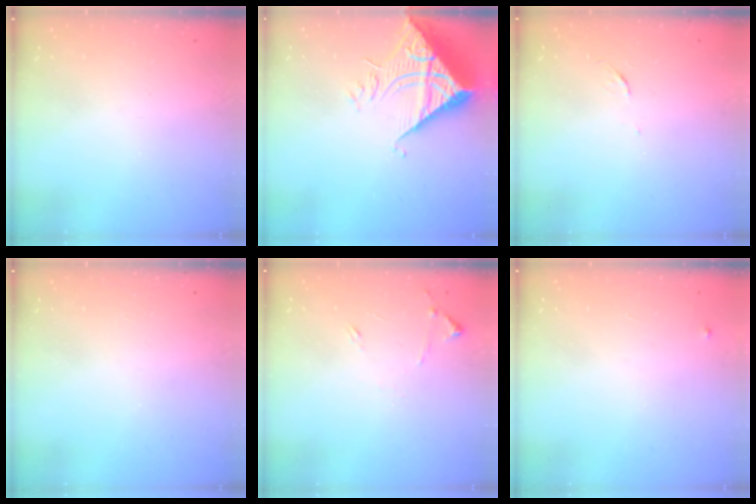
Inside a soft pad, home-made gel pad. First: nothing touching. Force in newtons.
{"total": 10.7, "press": 10.6, "slide": 1.0}
{"total": 3.2, "press": 3.2, "slide": 0.4}
{"total": 0.0}
{"total": 8.0, "press": 8.0, "slide": 0.7}
{"total": 3.2, "press": 3.2, "slide": 0.2}